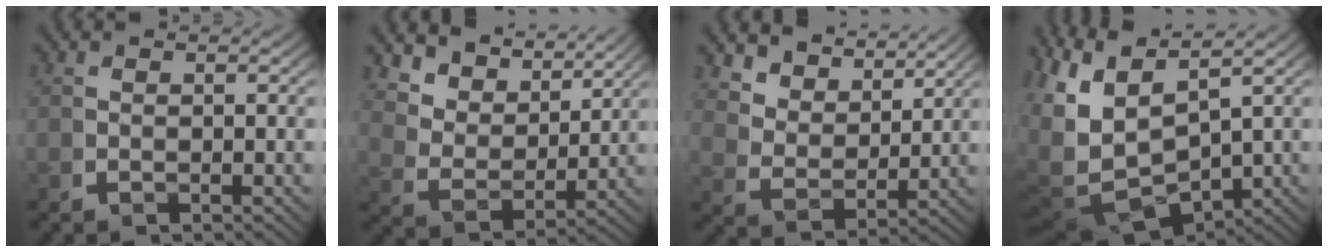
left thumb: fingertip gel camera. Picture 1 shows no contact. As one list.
[{"total": 6.4, "force": [3.8, 3.5, 3.7], "torque": [-0.084, -0.006, 0.067]}, {"total": 5.2, "force": [3.4, 2.7, 2.9], "torque": [-0.063, -0.008, 0.065]}, {"total": 11.8, "force": [-1.0, 8.3, 8.3], "torque": [-0.199, -0.053, 0.013]}]